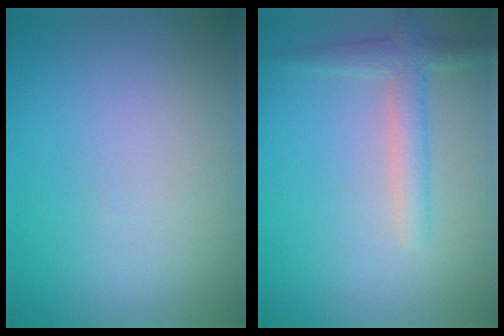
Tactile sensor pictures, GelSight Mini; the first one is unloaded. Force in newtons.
{"total": 2.6, "press": 2.6, "slide": 0.2}